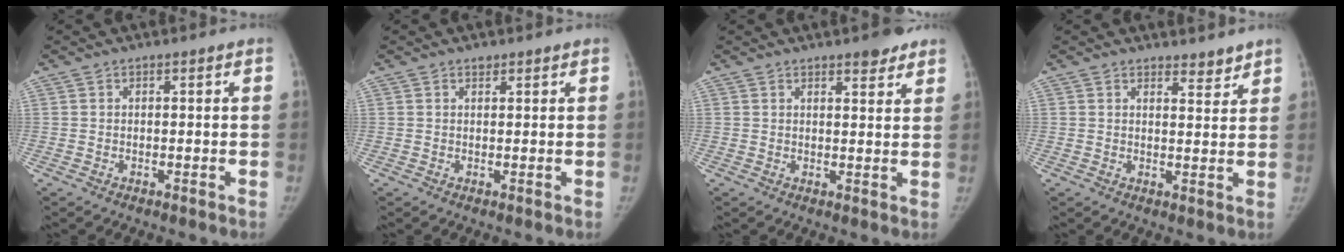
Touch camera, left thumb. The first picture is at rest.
{"total": 0.7, "force": [0.6, 0.4, 0.2], "torque": [0.001, -0.005, 0.008]}
{"total": 4.3, "force": [3.2, 1.3, 2.5], "torque": [-0.020, -0.019, 0.041]}
{"total": 3.0, "force": [2.7, 1.0, 0.8], "torque": [0.005, -0.022, 0.039]}